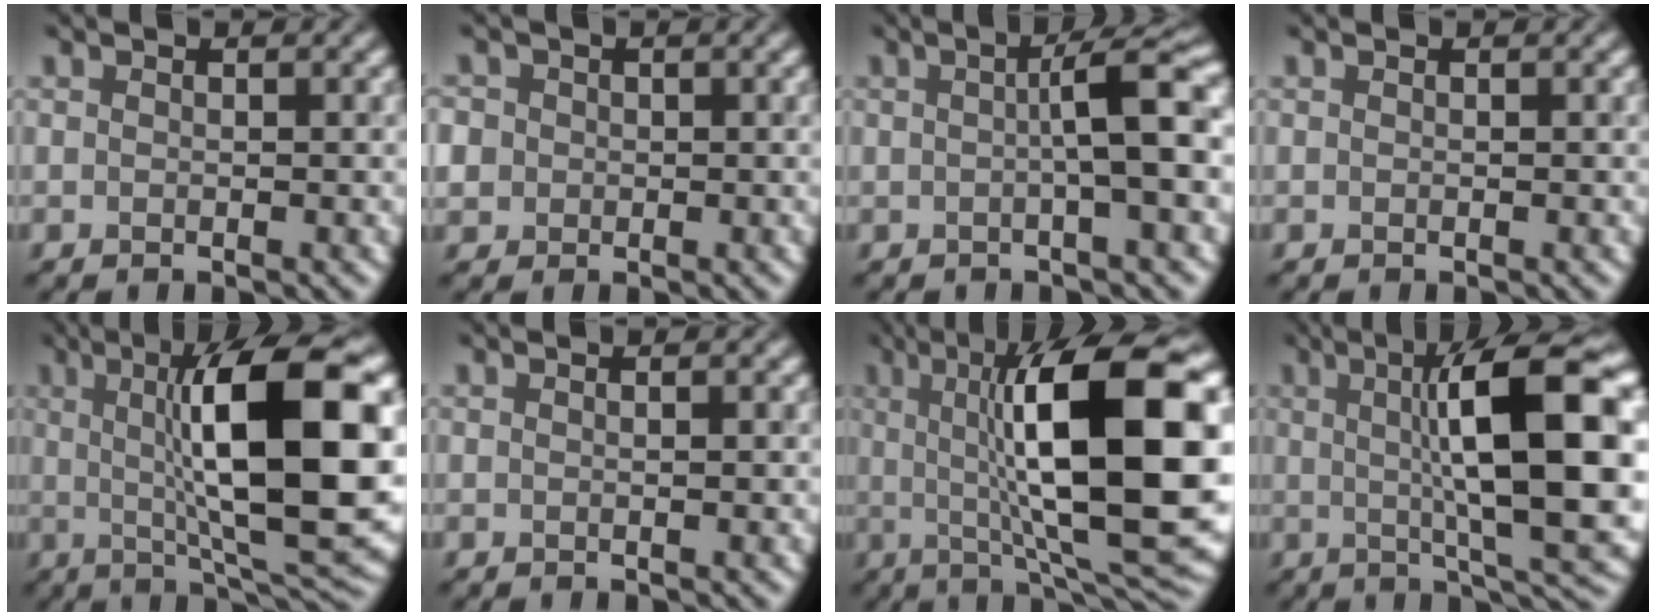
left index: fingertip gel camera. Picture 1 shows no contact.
{"total": 3.9, "force": [0.5, 3.7, 1.2], "torque": [-0.022, 0.032, -0.016]}
{"total": 4.2, "force": [0.0, 0.2, 4.2], "torque": [-0.064, 0.015, -0.005]}
{"total": 0.0}
{"total": 14.1, "force": [2.0, 3.1, 13.6], "torque": [-0.179, 0.005, 0.028]}
{"total": 0.8, "force": [0.3, 0.0, 0.7], "torque": [-0.009, -0.007, 0.004]}
{"total": 15.8, "force": [2.2, 4.2, 15.1], "torque": [-0.214, 0.004, 0.030]}
{"total": 13.2, "force": [1.9, 2.7, 12.8], "torque": [-0.165, 0.011, 0.028]}